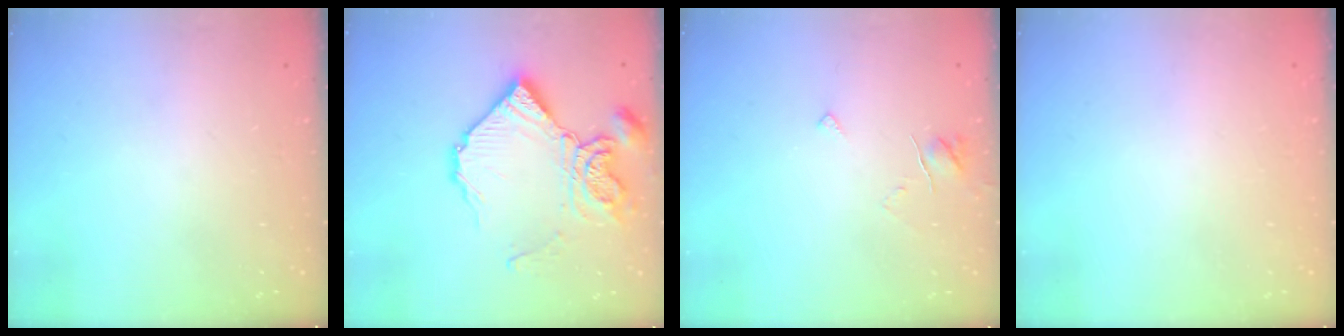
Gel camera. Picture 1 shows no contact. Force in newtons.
{"total": 15.4, "press": 15.3, "slide": 1.5}
{"total": 3.6, "press": 3.6, "slide": 0.3}
{"total": 1.8, "press": 1.8, "slide": 0.1}